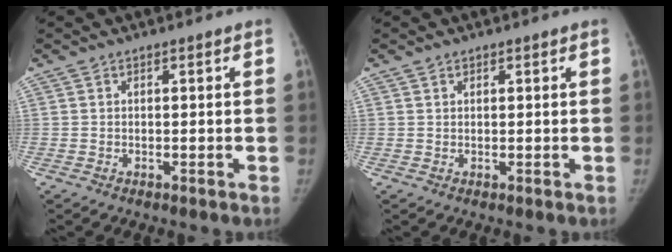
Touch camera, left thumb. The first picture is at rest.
{"total": 0.8, "force": [0.5, 0.6, 0.2], "torque": [0.004, -0.002, 0.008]}